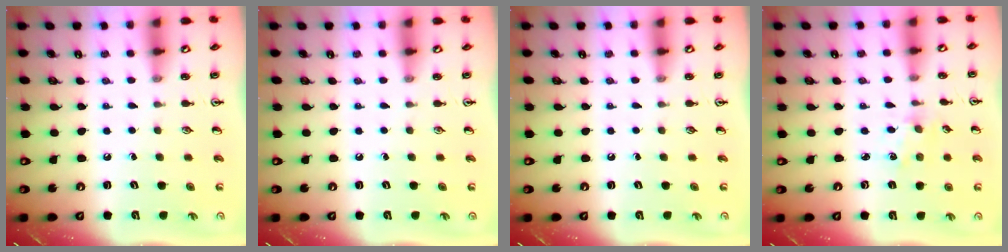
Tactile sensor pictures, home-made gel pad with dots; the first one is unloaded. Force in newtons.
{"total": 0.0}
{"total": 0.0}
{"total": 1.2, "press": 1.2, "slide": 0.3}